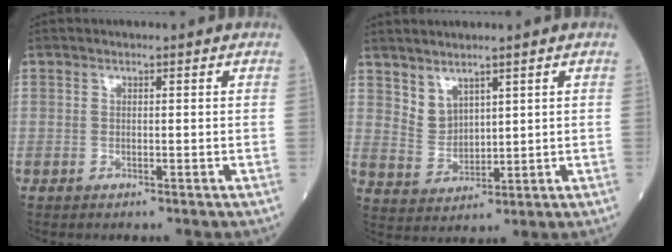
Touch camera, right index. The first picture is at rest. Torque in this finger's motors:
{"motor_torque": [0.24, 0.32, 0.10, 0.00]}